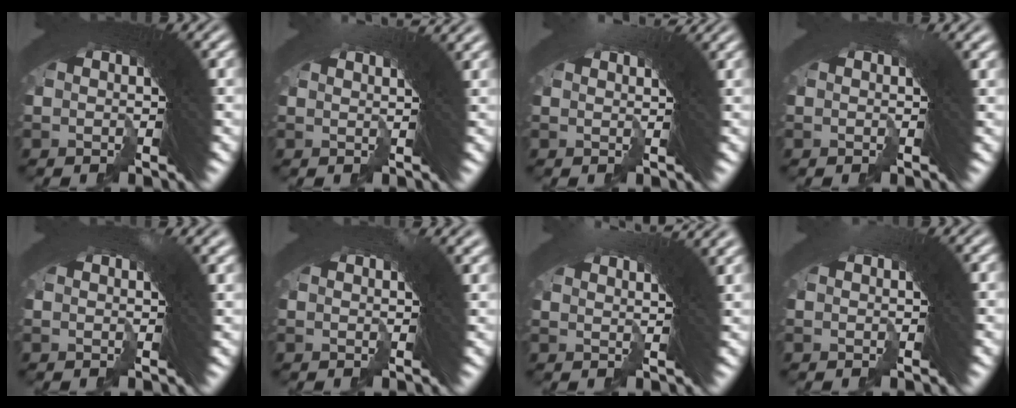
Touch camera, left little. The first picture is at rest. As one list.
[{"total": 3.0, "force": [1.9, -2.0, 1.1], "torque": [-0.017, 0.022, 0.030]}, {"total": 2.4, "force": [1.6, -1.8, 0.3], "torque": [-0.012, 0.012, 0.026]}, {"total": 1.0, "force": [-0.2, -0.9, 0.0], "torque": [-0.007, 0.004, -0.003]}, {"total": 1.0, "force": [0.2, -0.6, 0.9], "torque": [-0.013, 0.007, 0.000]}, {"total": 1.3, "force": [0.4, -0.5, 1.1], "torque": [-0.015, 0.008, 0.003]}, {"total": 4.5, "force": [3.4, -1.6, 2.6], "torque": [-0.034, 0.027, 0.052]}, {"total": 2.4, "force": [-0.5, -1.8, -1.5], "torque": [0.013, -0.003, -0.005]}]